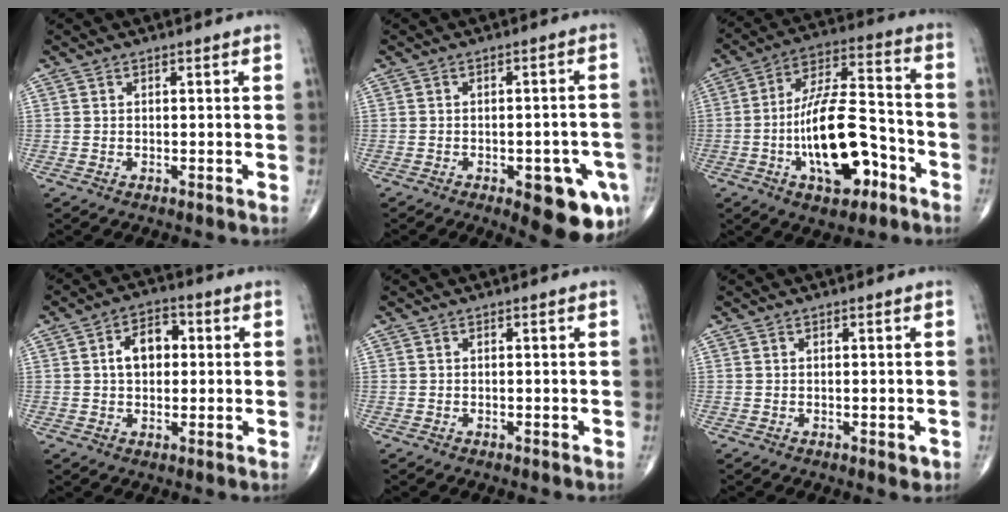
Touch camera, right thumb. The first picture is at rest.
{"total": 12.2, "force": [-5.2, 4.8, 9.9], "torque": [-0.089, 0.016, -0.054]}
{"total": 20.2, "force": [-6.6, 8.3, 17.2], "torque": [-0.304, 0.043, -0.110]}
{"total": 7.3, "force": [1.0, 4.9, 5.3], "torque": [-0.070, 0.017, 0.009]}
{"total": 0.0}
{"total": 1.3, "force": [-0.3, 0.7, 1.0], "torque": [-0.007, -0.002, -0.002]}